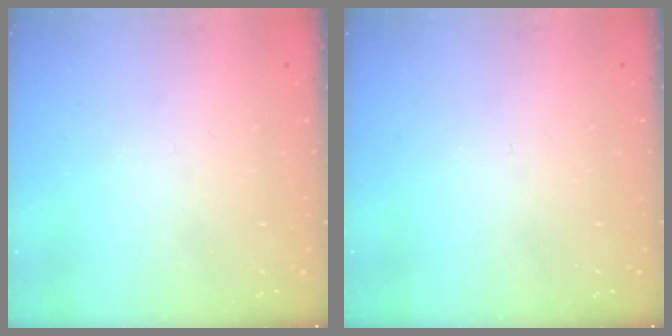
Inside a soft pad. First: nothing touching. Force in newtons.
{"total": 0.0}